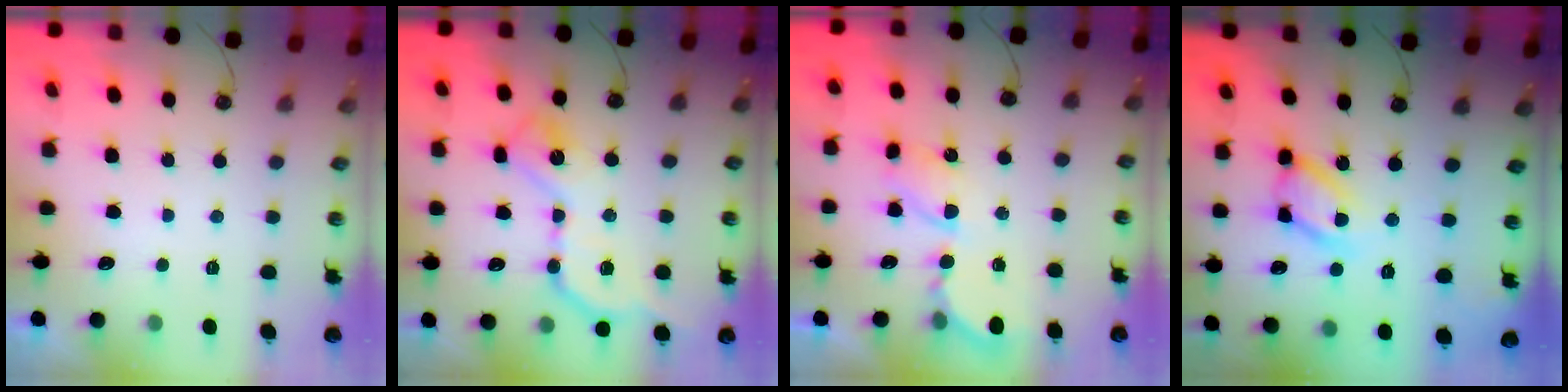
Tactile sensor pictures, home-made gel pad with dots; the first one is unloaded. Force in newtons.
{"total": 12.9, "press": 12.9, "slide": 0.9}
{"total": 6.3, "press": 6.3, "slide": 0.6}
{"total": 14.0, "press": 14.0, "slide": 1.1}